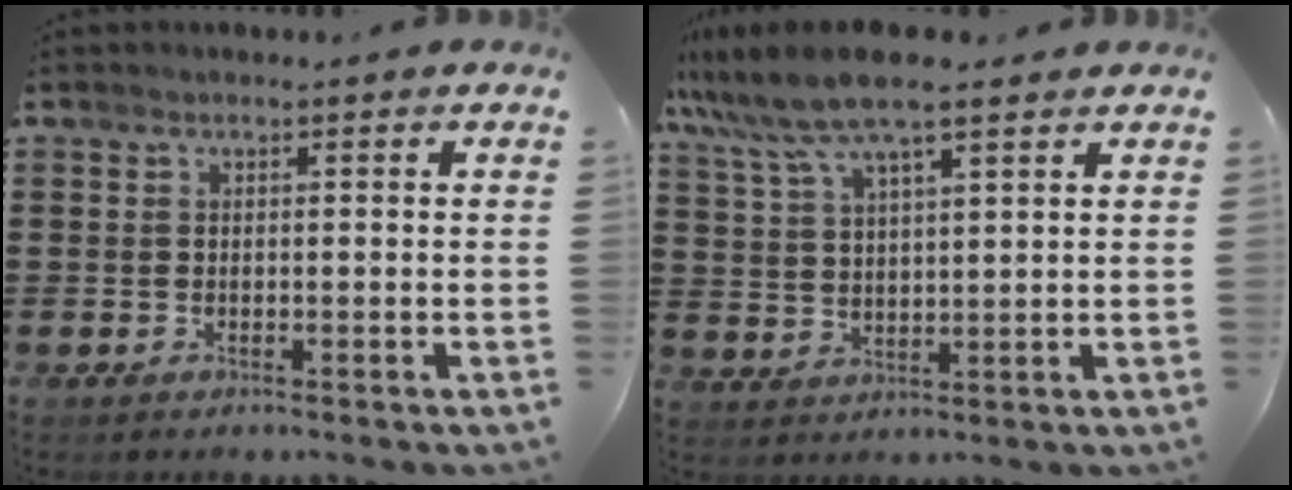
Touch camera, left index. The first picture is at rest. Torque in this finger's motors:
{"motor_torque": [2.14, 0.00, 1.05, 0.21]}